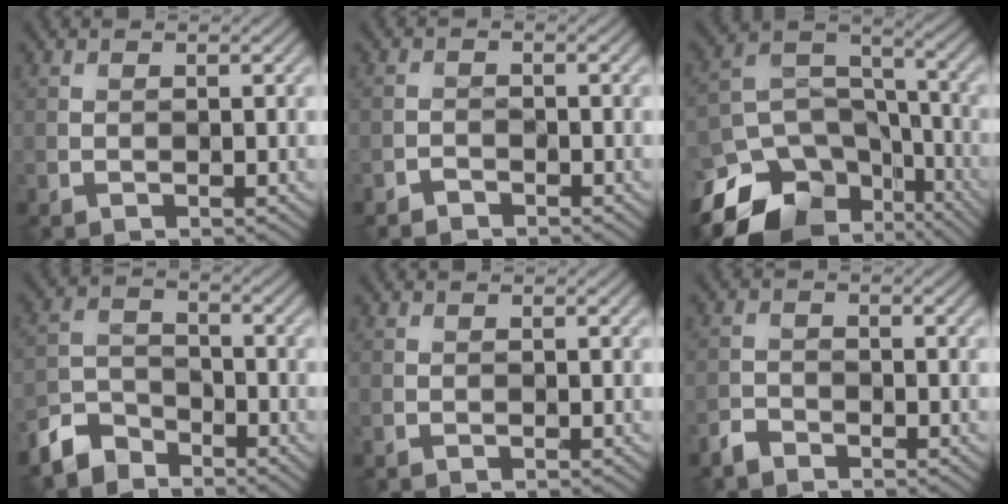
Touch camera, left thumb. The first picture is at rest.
{"total": 1.5, "force": [-1.4, 0.5, 0.2], "torque": [-0.003, 0.000, -0.031]}
{"total": 15.6, "force": [-9.9, 10.1, 6.7], "torque": [-0.171, -0.034, -0.149]}
{"total": 5.7, "force": [-4.7, 2.8, 1.5], "torque": [-0.038, -0.004, -0.109]}
{"total": 0.0}
{"total": 1.9, "force": [-1.6, 0.8, 0.4], "torque": [-0.009, 0.001, -0.041]}